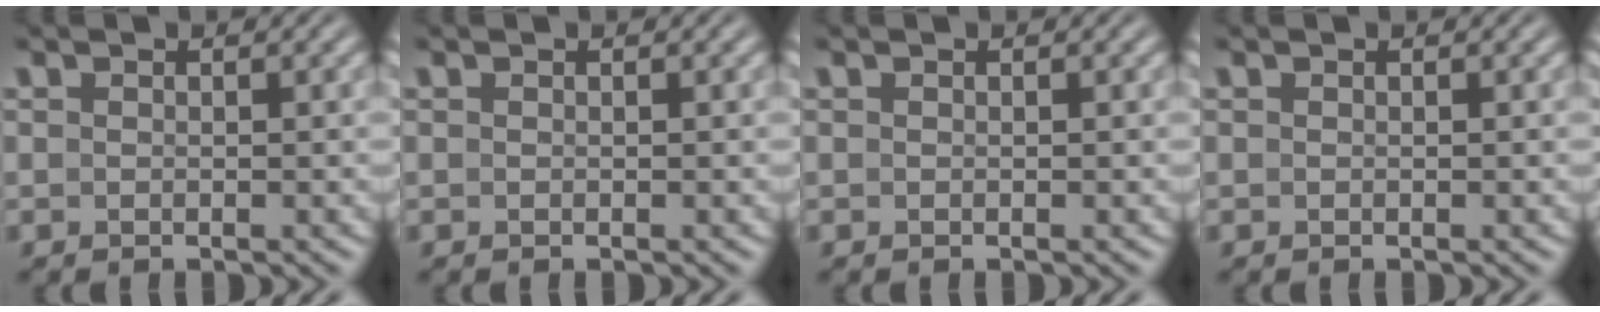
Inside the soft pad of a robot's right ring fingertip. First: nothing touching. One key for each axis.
{"total": 0.0}
{"total": 0.0}
{"total": 0.0}